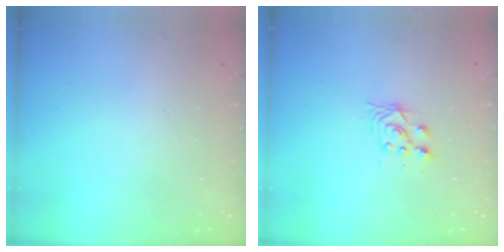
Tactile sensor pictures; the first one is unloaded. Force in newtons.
{"total": 4.0, "press": 4.0, "slide": 0.7}